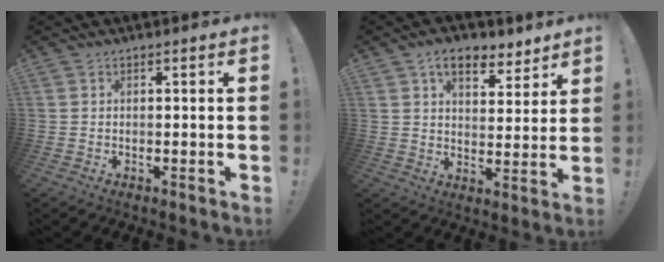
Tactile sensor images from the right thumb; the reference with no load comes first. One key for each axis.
{"total": 9.9, "fx": 6.5, "fy": 5.3, "fz": 5.3, "tx": -0.075, "ty": -0.032, "tz": 0.117}